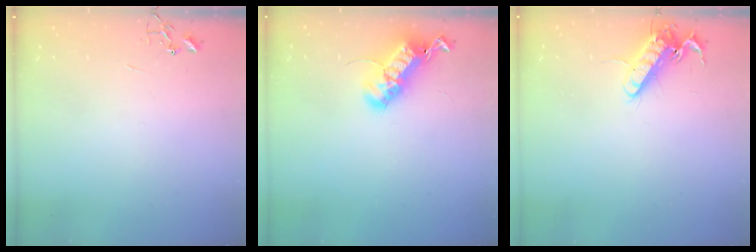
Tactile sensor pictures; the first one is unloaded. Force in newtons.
{"total": 21.0, "press": 21.0, "slide": 0.4}
{"total": 13.5, "press": 13.3, "slide": 1.9}